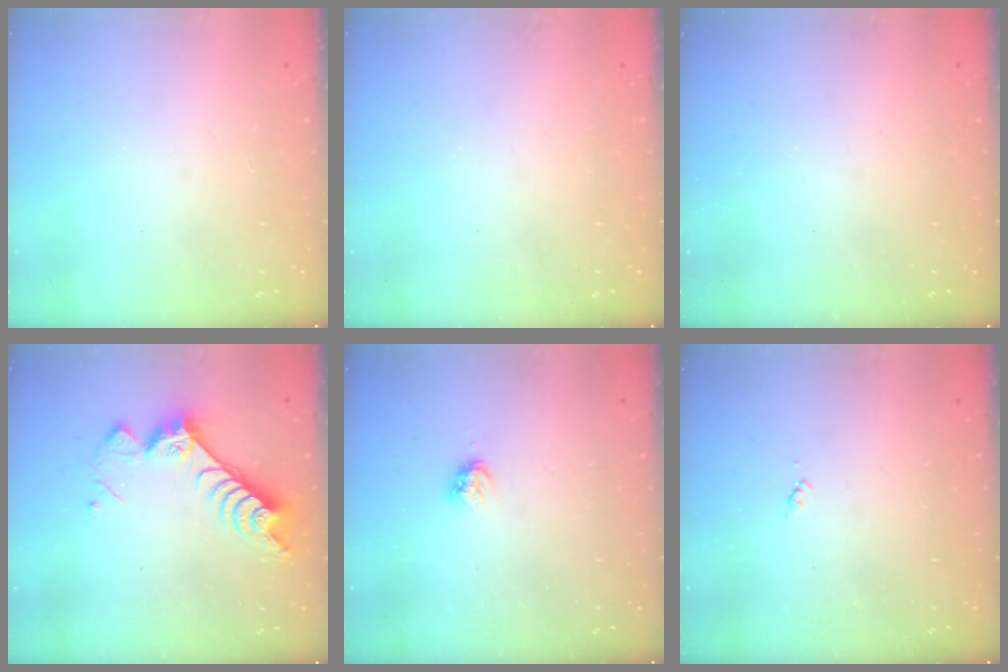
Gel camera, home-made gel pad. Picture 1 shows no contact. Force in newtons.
{"total": 0.0}
{"total": 0.0}
{"total": 10.1, "press": 10.0, "slide": 1.0}
{"total": 3.5, "press": 3.4, "slide": 0.3}
{"total": 3.4, "press": 3.4, "slide": 0.5}